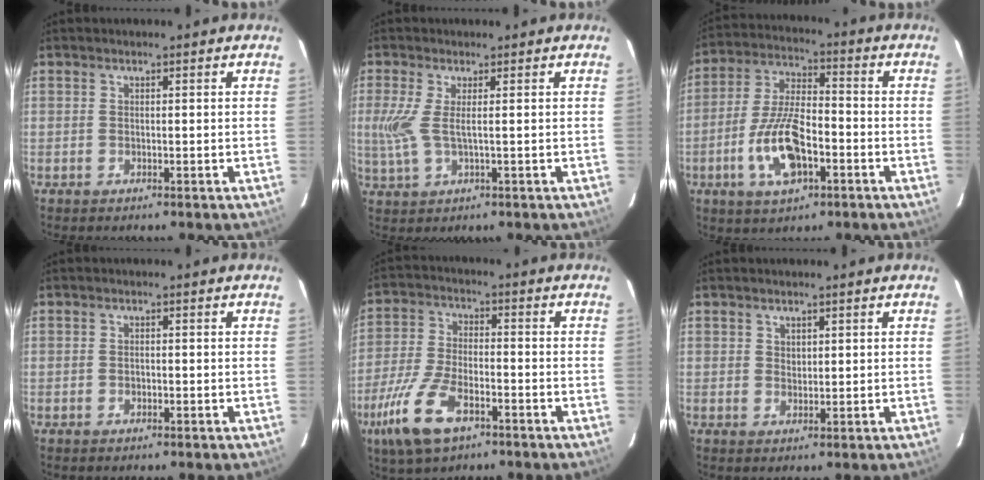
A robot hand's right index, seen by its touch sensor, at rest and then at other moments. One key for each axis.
{"total": 5.3, "fx": 0.3, "fy": 1.0, "fz": 5.2, "tx": -0.121, "ty": -0.003, "tz": 0.008}
{"total": 12.9, "fx": -4.8, "fy": 5.4, "fz": 10.6, "tx": -0.225, "ty": -0.001, "tz": -0.085}
{"total": 0.9, "fx": -0.4, "fy": 0.6, "fz": 0.5, "tx": -0.009, "ty": 0.003, "tz": -0.007}
{"total": 13.3, "fx": -7.4, "fy": 5.6, "fz": 9.5, "tx": -0.217, "ty": -0.019, "tz": -0.141}
{"total": 1.5, "fx": 0.9, "fy": 1.1, "fz": 0.4, "tx": -0.003, "ty": 0.004, "tz": 0.017}